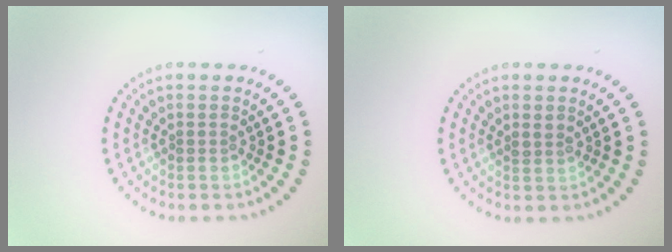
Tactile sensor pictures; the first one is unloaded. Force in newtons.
{"total": 0.9, "press": 0.9, "slide": 0.2}